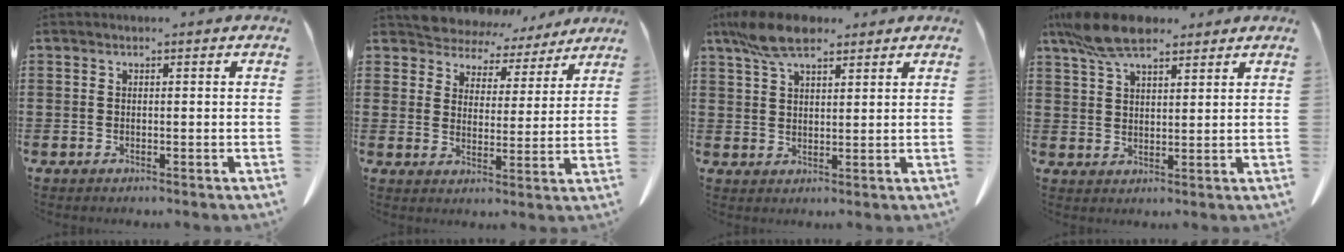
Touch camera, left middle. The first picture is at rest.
{"total": 5.6, "force": [5.4, 1.5, -0.2], "torque": [-0.033, -0.037, 0.095]}
{"total": 7.7, "force": [5.6, 2.8, 4.5], "torque": [-0.104, 0.001, 0.104]}
{"total": 8.2, "force": [6.3, 2.8, 4.4], "torque": [-0.106, -0.004, 0.119]}